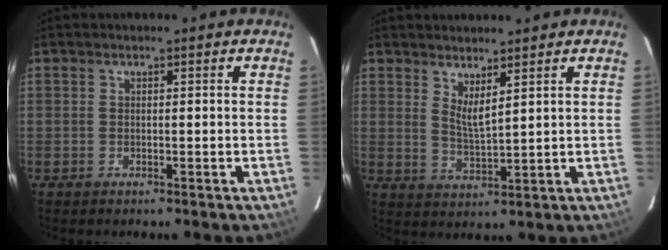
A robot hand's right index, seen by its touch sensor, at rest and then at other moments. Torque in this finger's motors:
{"motor_torque": [-0.11, 0.03, 0.03, 0.01]}